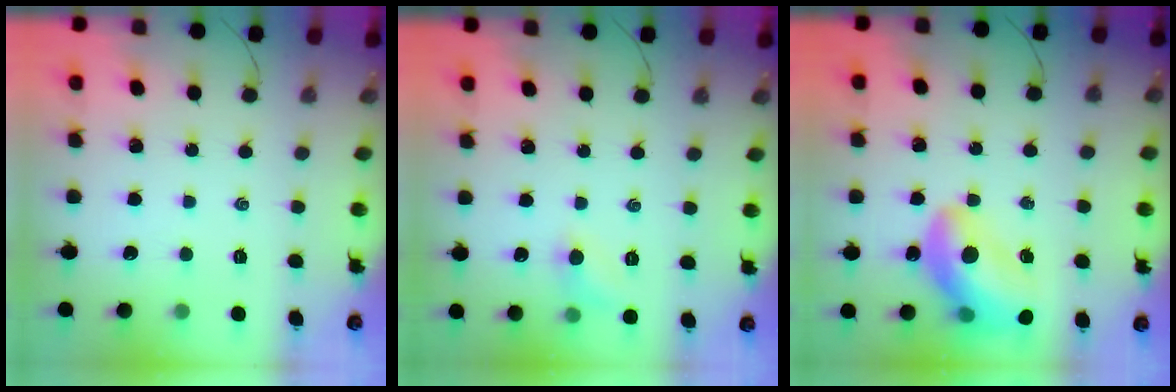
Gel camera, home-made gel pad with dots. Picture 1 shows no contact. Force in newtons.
{"total": 5.9, "press": 5.6, "slide": 1.7}
{"total": 15.9, "press": 15.3, "slide": 4.6}